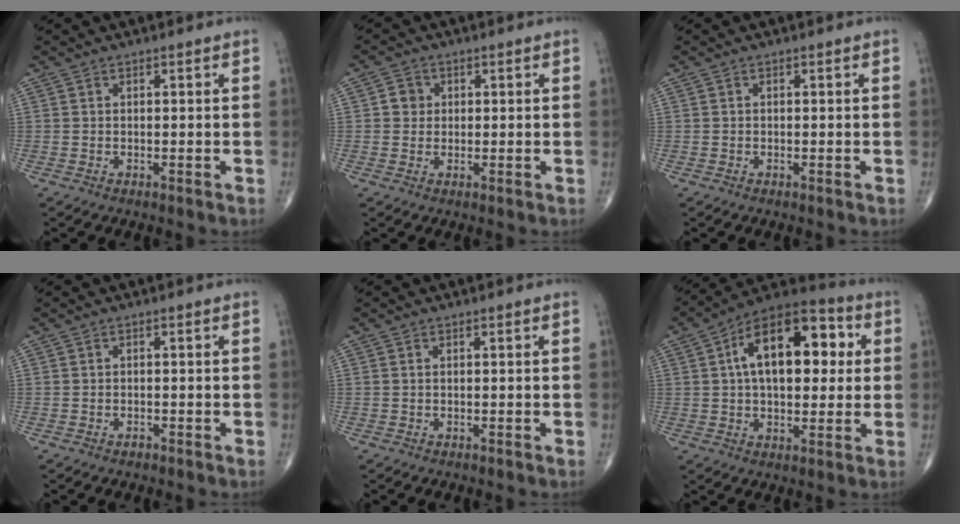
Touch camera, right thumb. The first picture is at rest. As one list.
[{"total": 2.9, "force": [0.5, 2.7, 1.0], "torque": [0.002, 0.003, 0.004]}, {"total": 0.0}, {"total": 0.8, "force": [-0.6, 0.5, 0.4], "torque": [-0.005, 0.002, -0.011]}, {"total": 0.0}, {"total": 19.5, "force": [4.0, 10.5, 16.0], "torque": [-0.216, 0.024, 0.051]}]